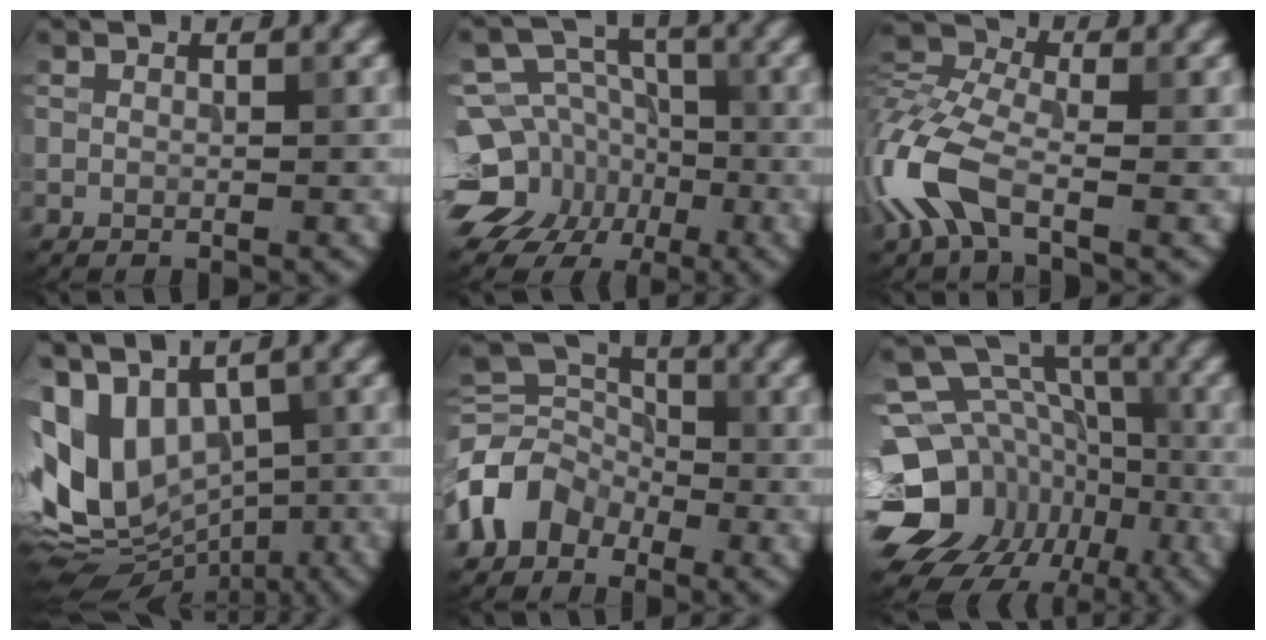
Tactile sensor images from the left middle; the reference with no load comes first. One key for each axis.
{"total": 11.0, "fx": -5.7, "fy": 9.0, "fz": 2.9, "tx": -0.047, "ty": -0.009, "tz": -0.099}
{"total": 7.5, "fx": -3.1, "fy": 3.8, "fz": 5.7, "tx": -0.141, "ty": 0.005, "tz": -0.084}
{"total": 14.1, "fx": 0.1, "fy": 9.2, "fz": 10.7, "tx": -0.184, "ty": 0.005, "tz": 0.027}
{"total": 5.0, "fx": -2.5, "fy": 3.8, "fz": 2.0, "tx": -0.034, "ty": 0.005, "tz": -0.068}
{"total": 15.2, "fx": -5.2, "fy": 12.6, "fz": 6.8, "tx": -0.153, "ty": -0.004, "tz": -0.073}